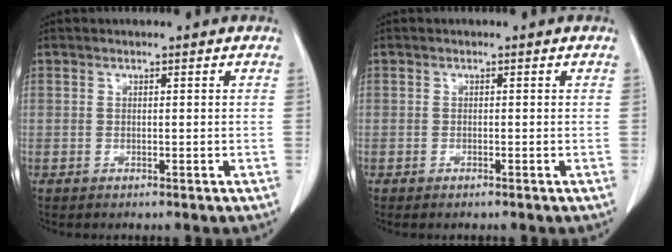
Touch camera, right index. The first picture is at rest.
{"total": 0.6, "force": [-0.5, 0.0, 0.3], "torque": [-0.012, -0.002, -0.006]}